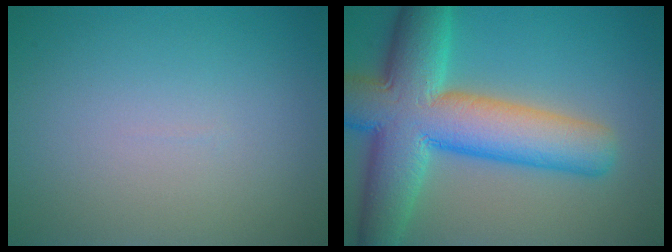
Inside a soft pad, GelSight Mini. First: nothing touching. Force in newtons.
{"total": 12.4, "press": 12.4, "slide": 0.6}